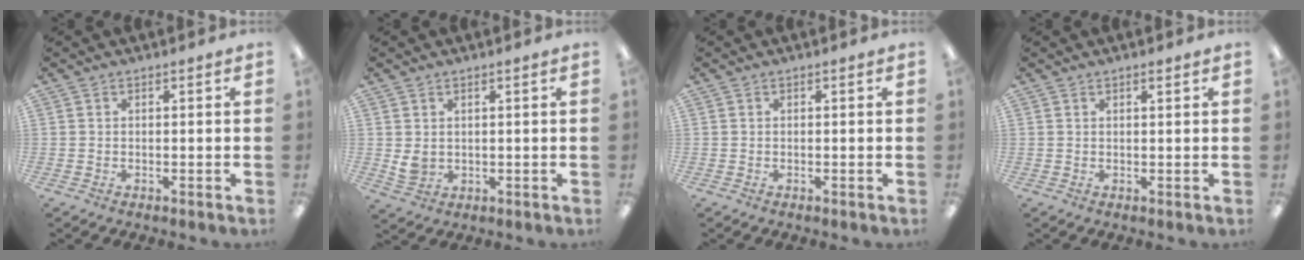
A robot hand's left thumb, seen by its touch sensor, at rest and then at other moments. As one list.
[{"total": 3.2, "force": [1.4, 2.4, 1.6], "torque": [-0.016, -0.006, 0.025]}, {"total": 0.0}, {"total": 1.0, "force": [0.8, 0.1, 0.5], "torque": [-0.010, -0.002, 0.014]}]